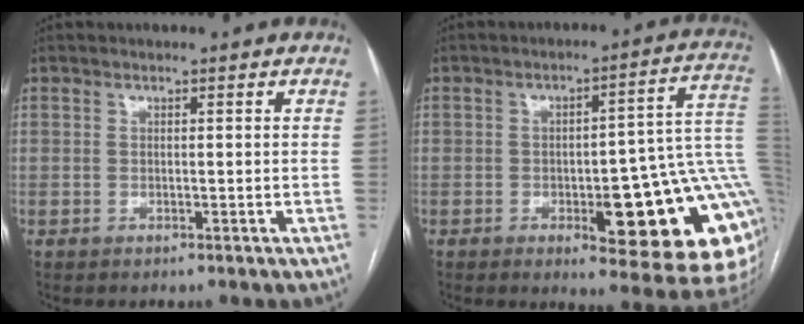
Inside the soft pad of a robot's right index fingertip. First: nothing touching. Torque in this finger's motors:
{"motor_torque": [1.93, -0.21, 0.46, 0.12]}